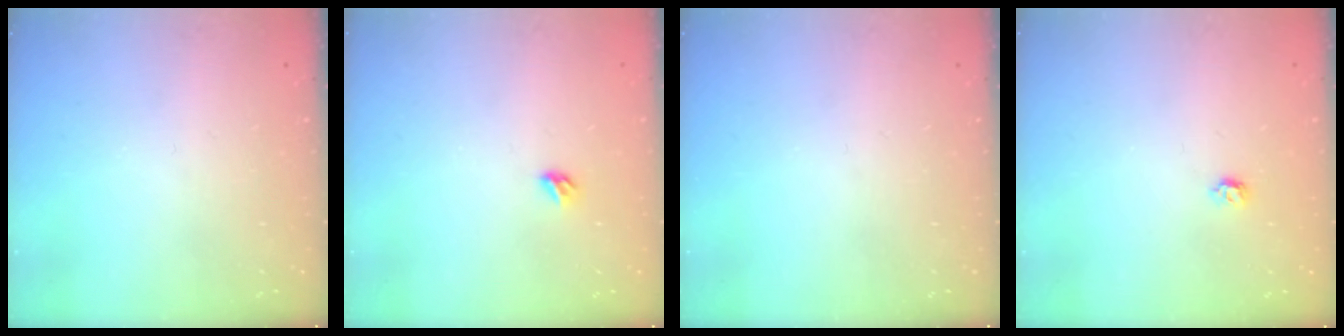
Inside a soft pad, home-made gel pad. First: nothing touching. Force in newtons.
{"total": 3.2, "press": 3.1, "slide": 0.8}
{"total": 0.0}
{"total": 3.8, "press": 3.7, "slide": 0.6}